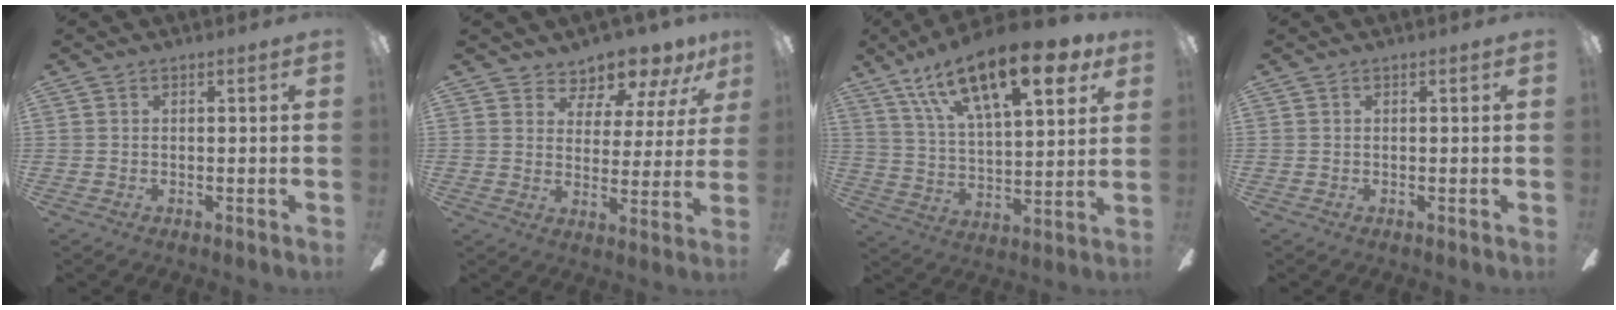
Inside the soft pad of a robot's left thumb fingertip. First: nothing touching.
{"total": 9.9, "force": [9.1, 3.0, 2.3], "torque": [-0.040, -0.081, 0.166]}
{"total": 23.1, "force": [14.0, 8.7, 16.2], "torque": [-0.264, -0.059, 0.231]}
{"total": 0.0}